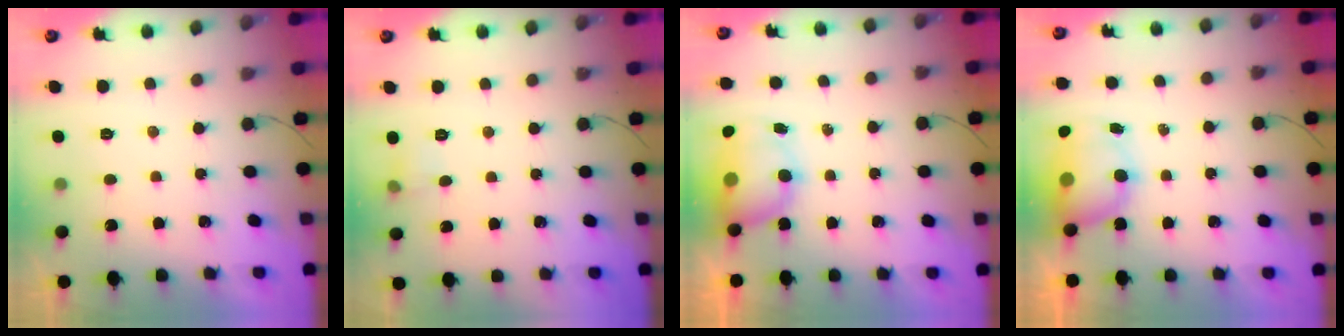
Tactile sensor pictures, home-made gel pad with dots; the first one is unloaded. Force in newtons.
{"total": 3.9, "press": 3.8, "slide": 1.2}
{"total": 11.6, "press": 8.7, "slide": 7.6}
{"total": 11.6, "press": 8.7, "slide": 7.6}